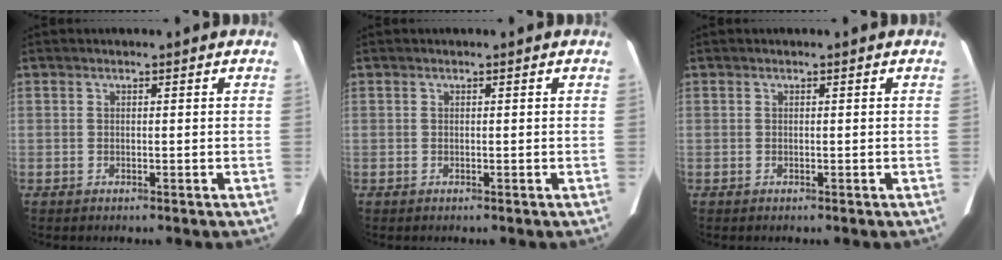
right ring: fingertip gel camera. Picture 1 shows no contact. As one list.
[{"total": 0.0}, {"total": 0.0}]